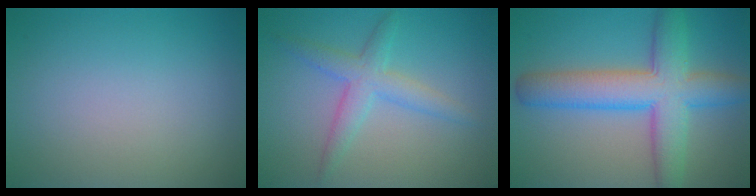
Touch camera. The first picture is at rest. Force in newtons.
{"total": 3.2, "press": 3.2, "slide": 0.1}
{"total": 8.1, "press": 8.1, "slide": 0.1}